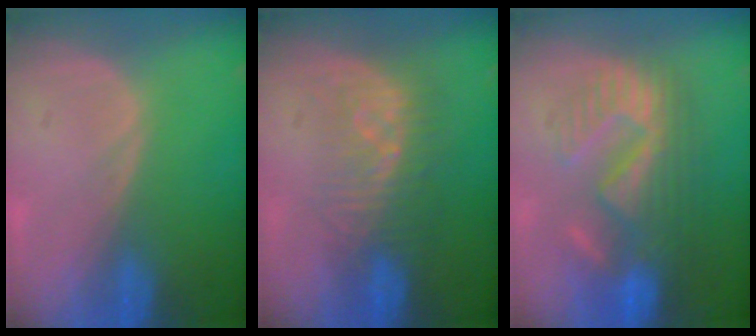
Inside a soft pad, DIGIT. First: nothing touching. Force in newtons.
{"total": 8.3, "press": 7.3, "slide": 4.0}
{"total": 10.7, "press": 9.7, "slide": 4.4}